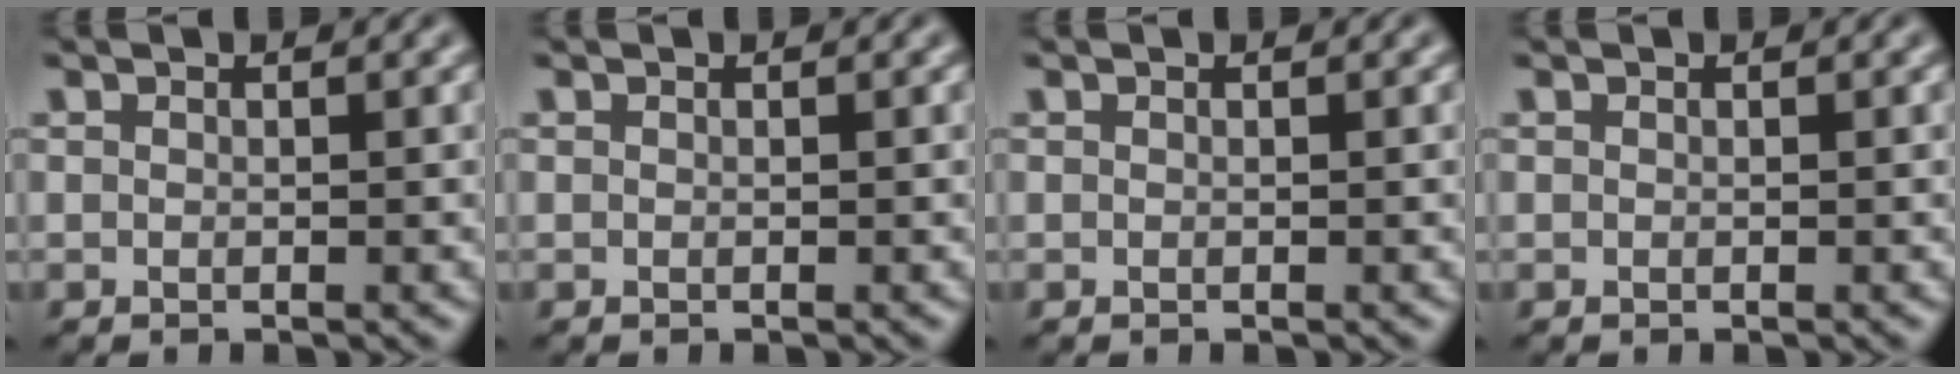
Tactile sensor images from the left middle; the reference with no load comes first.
{"total": 0.0}
{"total": 0.0}
{"total": 0.0}